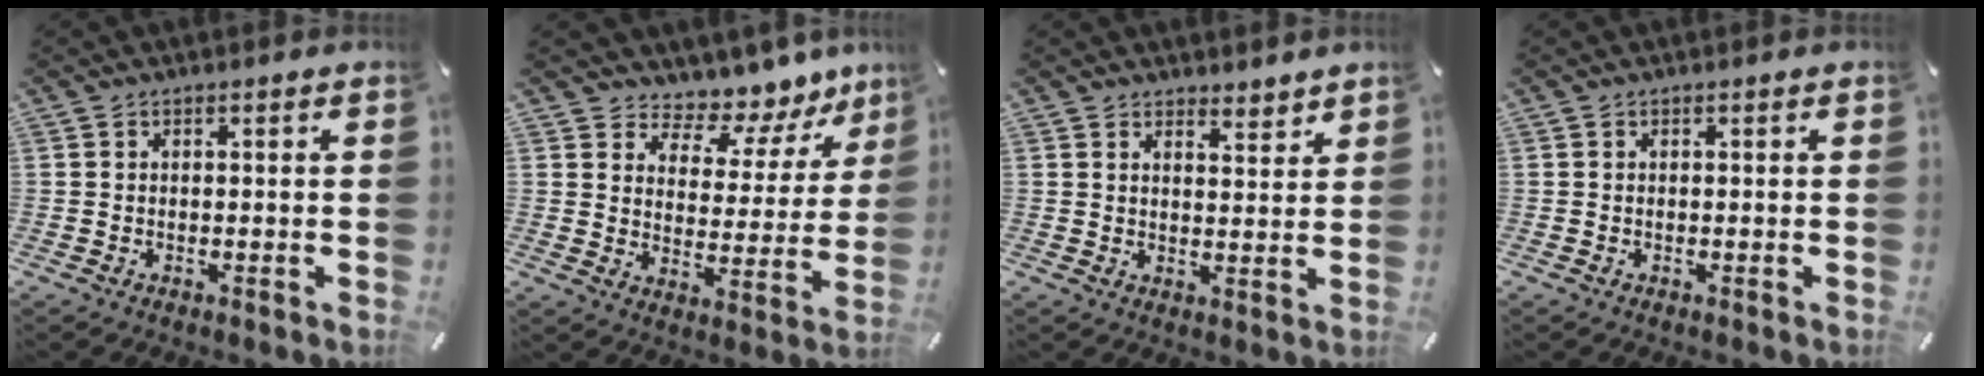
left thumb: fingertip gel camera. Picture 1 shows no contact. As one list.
[{"total": 8.1, "force": [6.8, 4.3, 1.2], "torque": [-0.010, -0.082, 0.115]}, {"total": 3.7, "force": [3.5, 1.2, -0.1], "torque": [0.009, -0.028, 0.063]}, {"total": 0.0}]